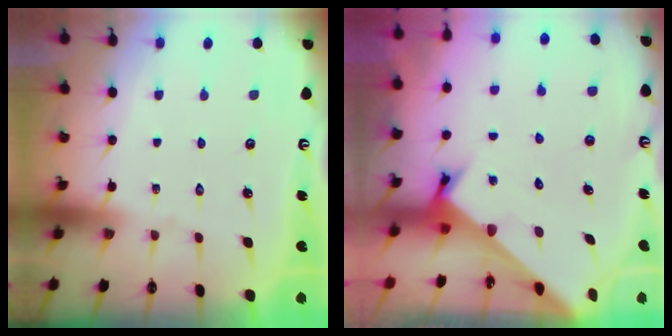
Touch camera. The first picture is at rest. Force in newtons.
{"total": 2.7, "press": 2.7, "slide": 0.3}